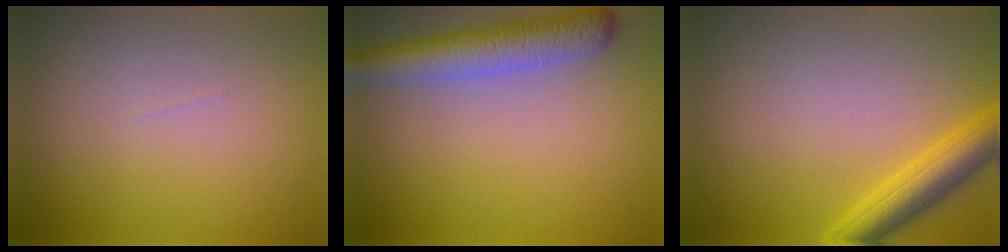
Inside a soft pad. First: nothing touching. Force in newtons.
{"total": 5.1, "press": 5.1, "slide": 0.3}
{"total": 4.1, "press": 4.1, "slide": 0.2}